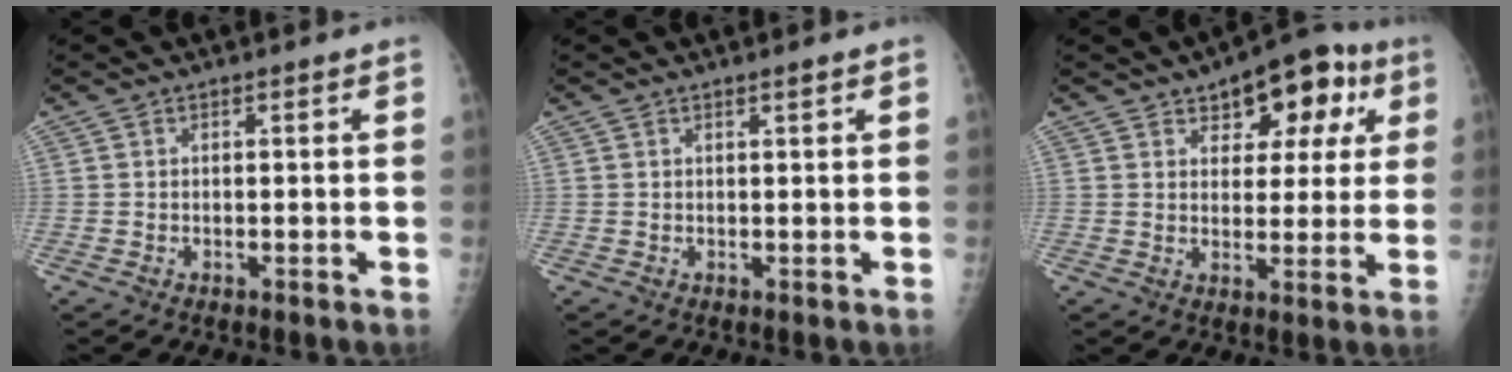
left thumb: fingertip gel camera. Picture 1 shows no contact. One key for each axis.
{"total": 0.9, "fx": 0.7, "fy": 0.1, "fz": 0.6, "tx": -0.007, "ty": -0.004, "tz": 0.012}
{"total": 12.9, "fx": 6.2, "fy": 7.2, "fz": 8.8, "tx": -0.066, "ty": -0.003, "tz": 0.082}